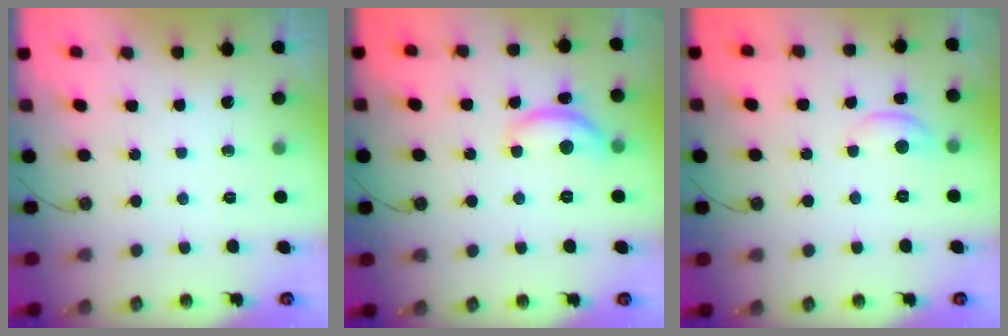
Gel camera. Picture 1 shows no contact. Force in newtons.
{"total": 6.1, "press": 6.0, "slide": 0.6}
{"total": 1.8, "press": 1.8, "slide": 0.4}